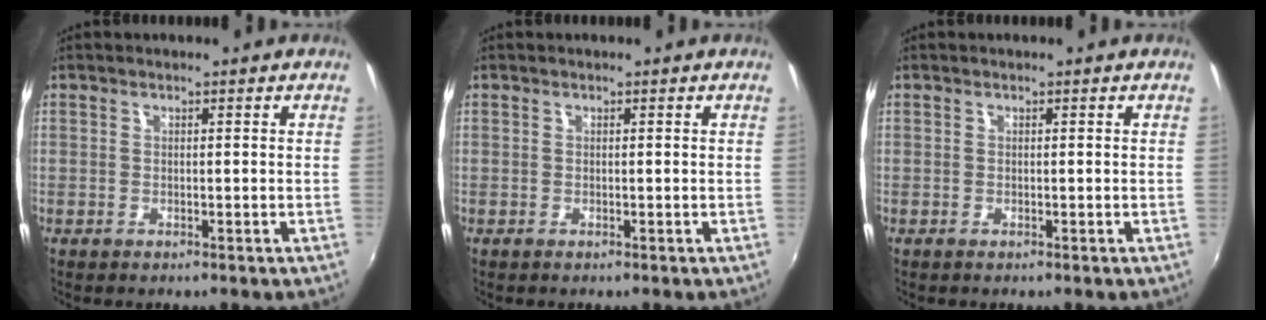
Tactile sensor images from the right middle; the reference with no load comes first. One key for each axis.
{"total": 0.0}
{"total": 0.0}